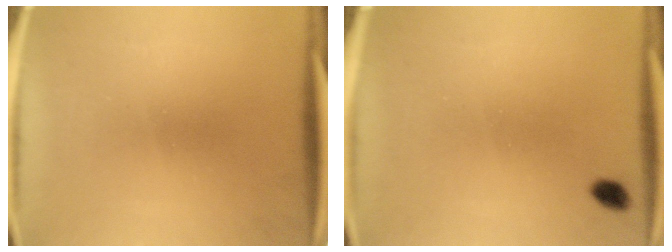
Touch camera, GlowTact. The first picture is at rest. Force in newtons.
{"total": 2.0}